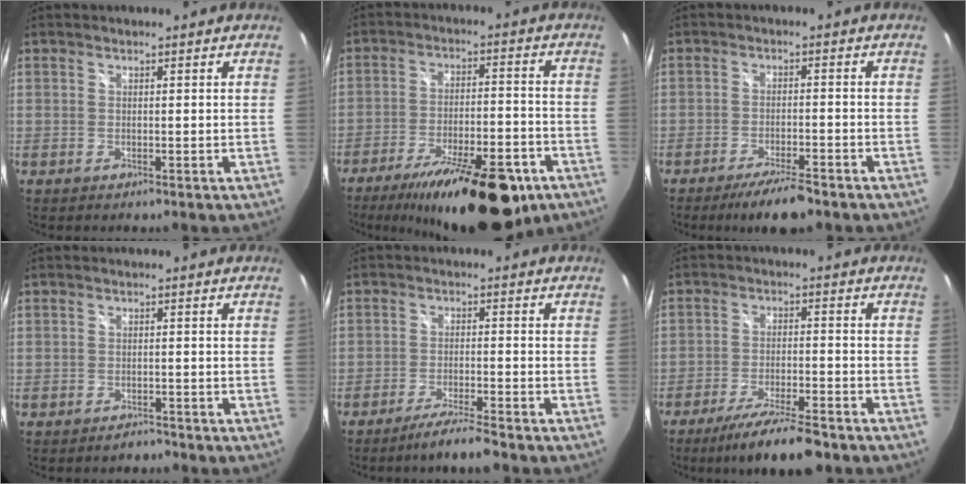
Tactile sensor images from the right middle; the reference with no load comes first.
{"total": 21.2, "force": [-14.4, 7.0, 13.9], "torque": [-0.228, -0.029, -0.209]}
{"total": 7.4, "force": [-5.9, 1.4, 4.2], "torque": [-0.091, -0.008, -0.097]}
{"total": 1.7, "force": [-1.6, 0.7, 0.0], "torque": [-0.003, 0.002, -0.024]}
{"total": 5.2, "force": [-4.6, -0.3, 2.5], "torque": [-0.065, -0.004, -0.081]}
{"total": 10.3, "force": [-8.4, 1.6, 5.8], "torque": [-0.116, -0.010, -0.140]}